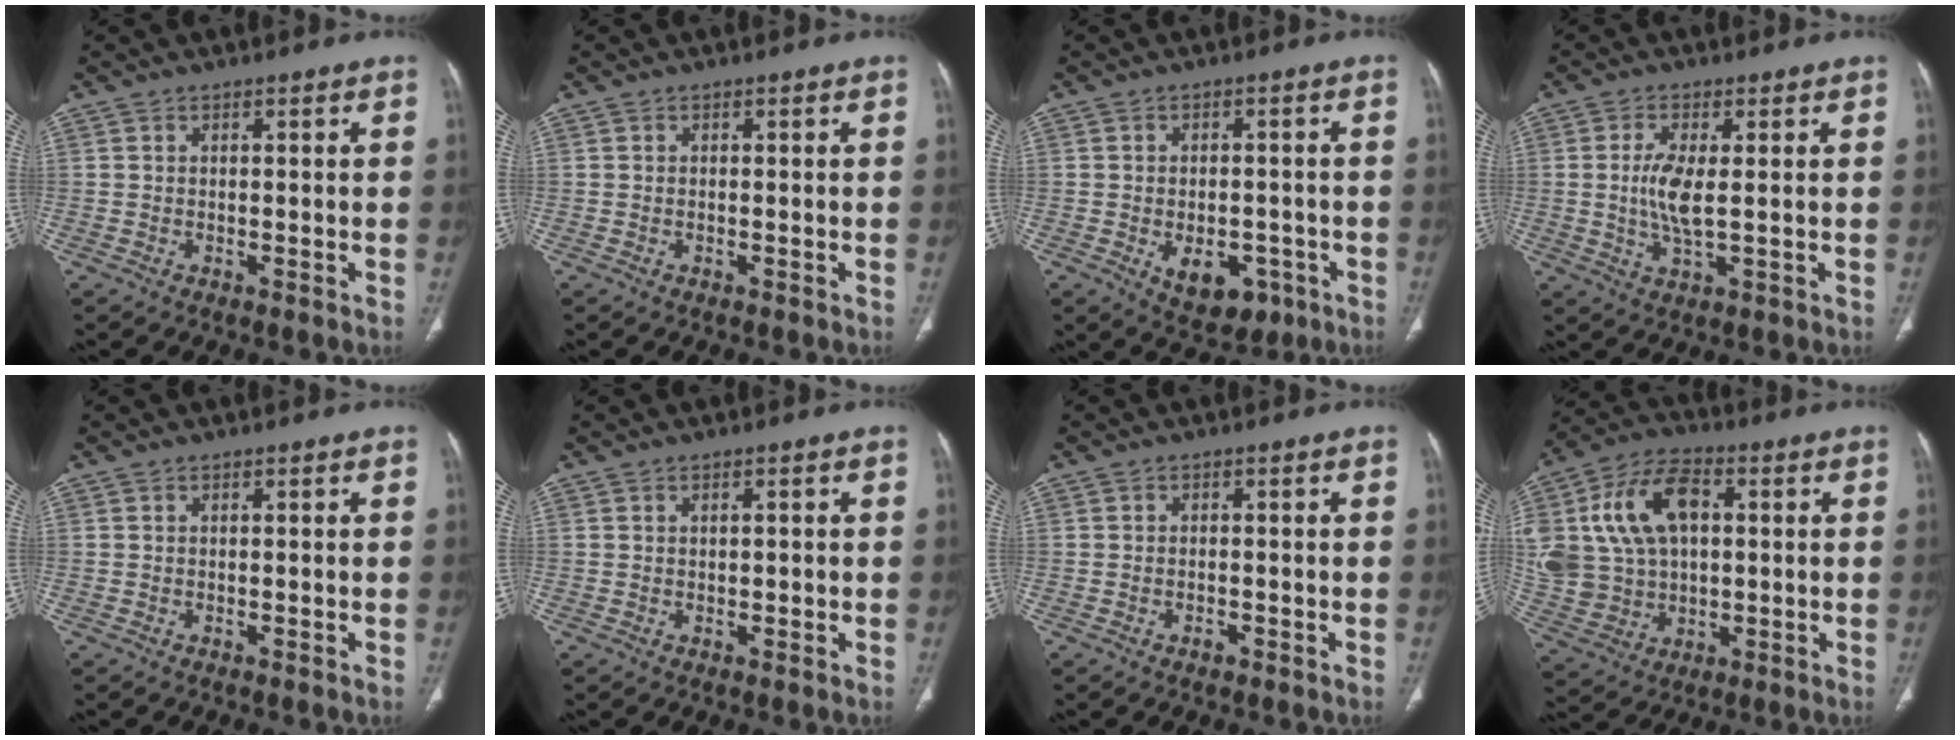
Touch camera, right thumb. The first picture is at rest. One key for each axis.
{"total": 0.0}
{"total": 8.9, "fx": -3.4, "fy": 5.7, "fz": 5.9, "tx": -0.062, "ty": 0.013, "tz": -0.031}
{"total": 6.2, "fx": 0.4, "fy": 2.0, "fz": 5.8, "tx": -0.130, "ty": -0.010, "tz": 0.010}
{"total": 0.0}
{"total": 1.3, "fx": 0.3, "fy": 0.7, "fz": 1.1, "tx": -0.014, "ty": -0.001, "tz": 0.006}
{"total": 1.2, "fx": -0.7, "fy": 0.7, "fz": 0.7, "tx": -0.012, "ty": 0.006, "tz": -0.009}
{"total": 21.1, "fx": 4.1, "fy": 14.5, "fz": 14.7, "tx": -0.299, "ty": 0.021, "tz": 0.084}